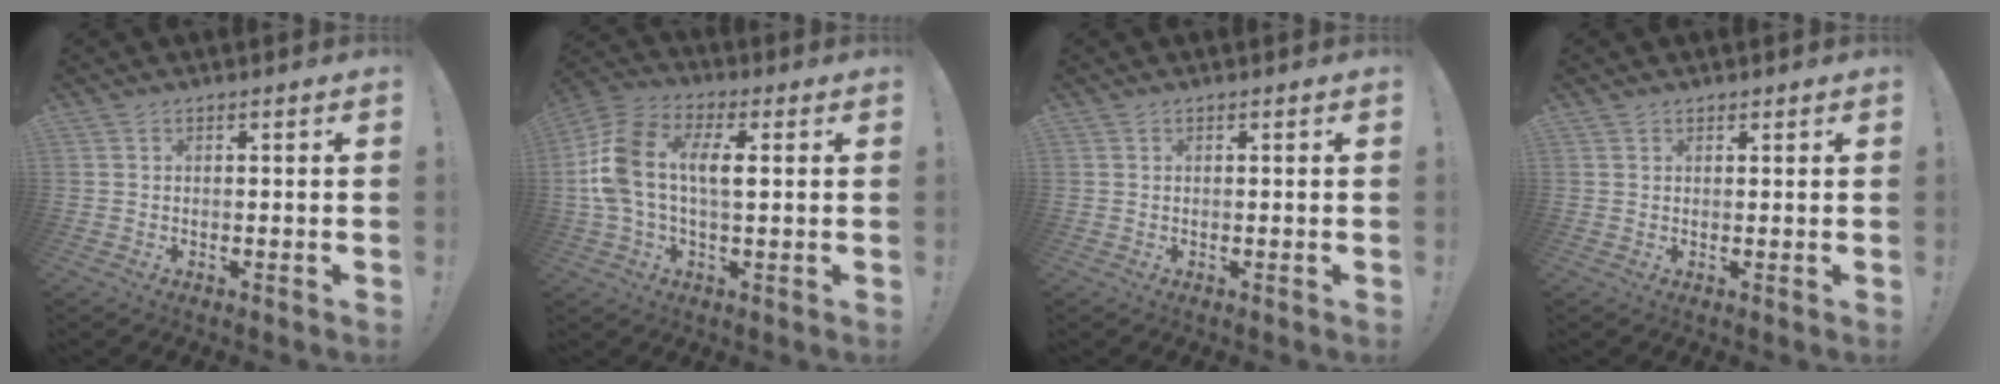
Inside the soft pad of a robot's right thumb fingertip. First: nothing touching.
{"total": 12.1, "force": [0.9, 6.6, 10.1], "torque": [-0.203, 0.009, 0.019]}
{"total": 0.0}
{"total": 0.9, "force": [0.8, 0.5, 0.0], "torque": [0.005, -0.003, 0.015]}